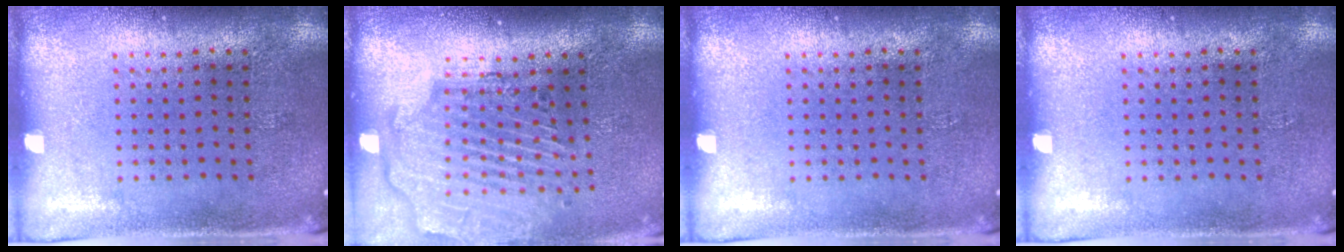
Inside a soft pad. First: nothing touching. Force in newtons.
{"total": 2.7, "press": 2.2, "slide": 1.5}
{"total": 0.0}
{"total": 0.0}